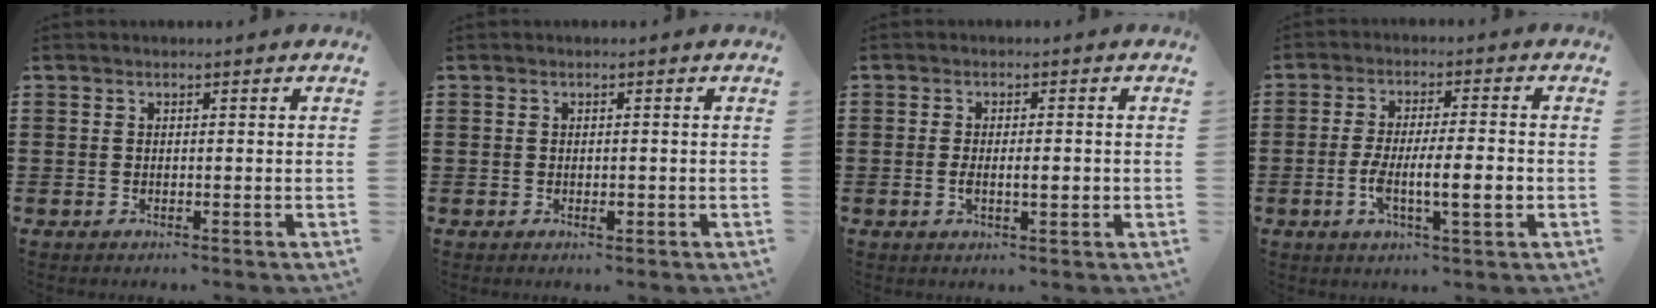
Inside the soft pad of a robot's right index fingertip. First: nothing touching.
{"total": 1.0, "force": [-0.2, 0.5, 0.8], "torque": [-0.015, -0.003, -0.003]}
{"total": 3.6, "force": [-0.6, 1.0, 3.4], "torque": [-0.060, 0.001, -0.011]}
{"total": 7.6, "force": [-1.8, 1.5, 7.2], "torque": [-0.127, -0.002, -0.032]}